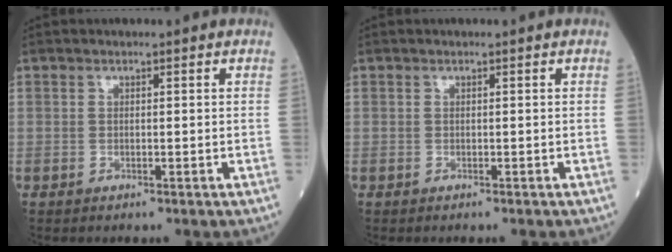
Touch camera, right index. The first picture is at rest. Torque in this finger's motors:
{"motor_torque": [-0.04, -0.02, 0.04, 0.01]}